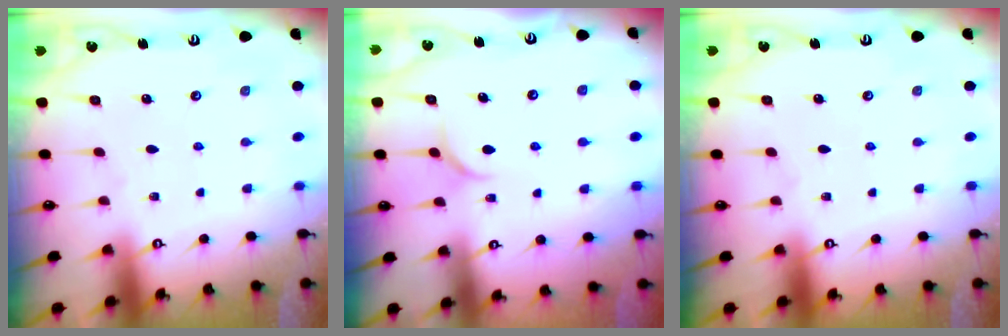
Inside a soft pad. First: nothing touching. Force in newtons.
{"total": 4.4, "press": 4.4, "slide": 0.5}
{"total": 0.0}